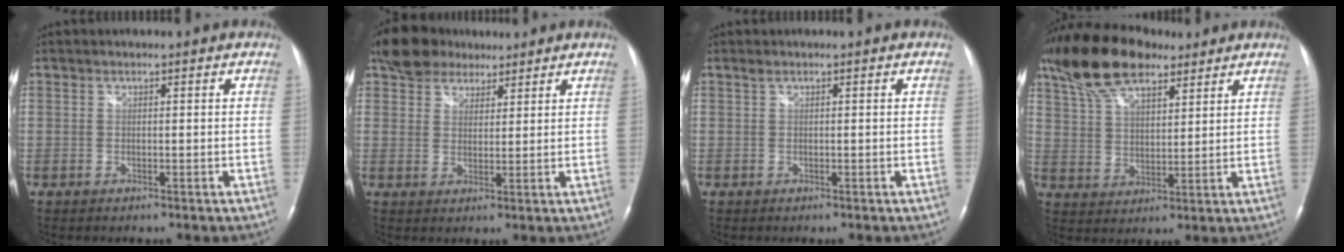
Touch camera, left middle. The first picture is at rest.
{"total": 7.8, "force": [6.0, 4.4, 2.3], "torque": [-0.044, 0.023, 0.107]}
{"total": 0.5, "force": [0.4, 0.2, 0.3], "torque": [-0.008, 0.009, 0.008]}
{"total": 13.7, "force": [9.8, 5.2, 8.1], "torque": [-0.166, 0.032, 0.183]}